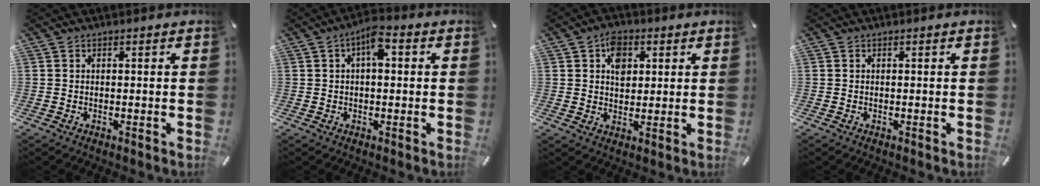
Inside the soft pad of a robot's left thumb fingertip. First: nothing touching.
{"total": 5.5, "force": [1.2, 2.7, 4.6], "torque": [-0.076, 0.007, 0.017]}
{"total": 6.4, "force": [1.9, 4.9, 3.7], "torque": [-0.043, -0.005, 0.027]}
{"total": 0.0}